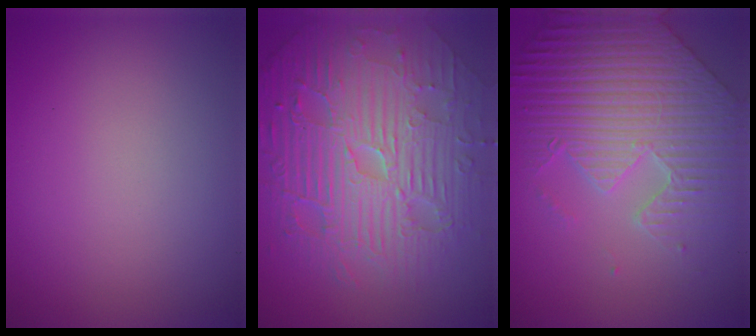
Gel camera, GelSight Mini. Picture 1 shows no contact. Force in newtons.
{"total": 11.2, "press": 7.2, "slide": 8.6}
{"total": 8.4, "press": 6.5, "slide": 5.3}